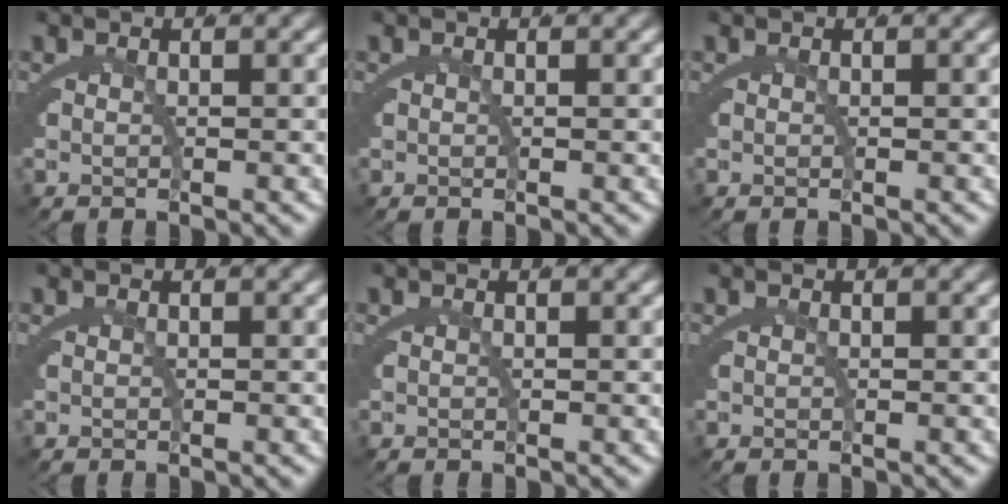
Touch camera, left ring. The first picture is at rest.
{"total": 0.0}
{"total": 0.0}
{"total": 0.0}
{"total": 0.0}
{"total": 0.0}